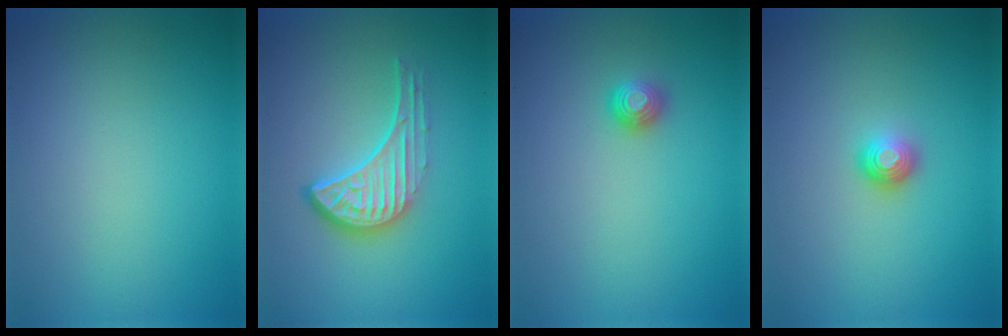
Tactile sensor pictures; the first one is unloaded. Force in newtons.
{"total": 4.5, "press": 3.3, "slide": 3.1}
{"total": 1.2, "press": 1.1, "slide": 0.4}
{"total": 1.5, "press": 1.1, "slide": 1.0}